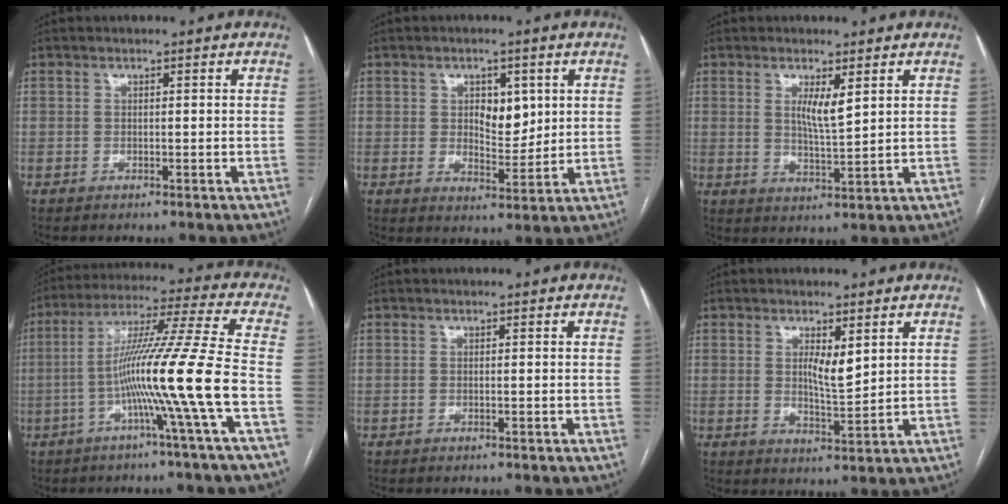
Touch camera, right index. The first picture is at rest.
{"total": 5.6, "force": [1.6, 3.2, 4.4], "torque": [-0.058, 0.000, 0.030]}
{"total": 4.3, "force": [1.8, 0.5, 3.9], "torque": [-0.073, -0.012, 0.035]}
{"total": 15.1, "force": [-4.2, -3.3, 14.1], "torque": [-0.248, -0.001, -0.083]}
{"total": 0.0}
{"total": 4.2, "force": [1.6, 1.1, 3.7], "torque": [-0.065, -0.010, 0.031]}